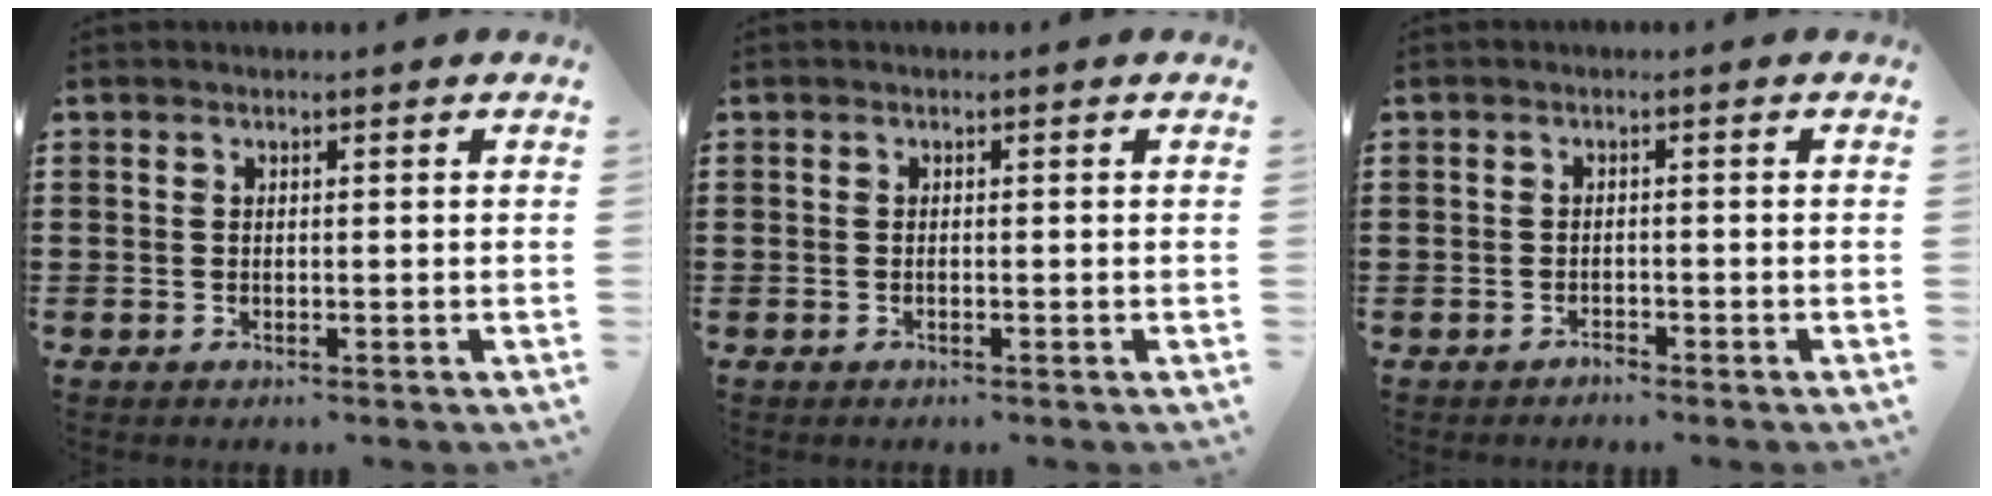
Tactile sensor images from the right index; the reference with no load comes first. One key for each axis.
{"total": 0.0}
{"total": 1.2, "fx": -1.1, "fy": 0.2, "fz": -0.2, "tx": 0.001, "ty": 0.005, "tz": -0.026}